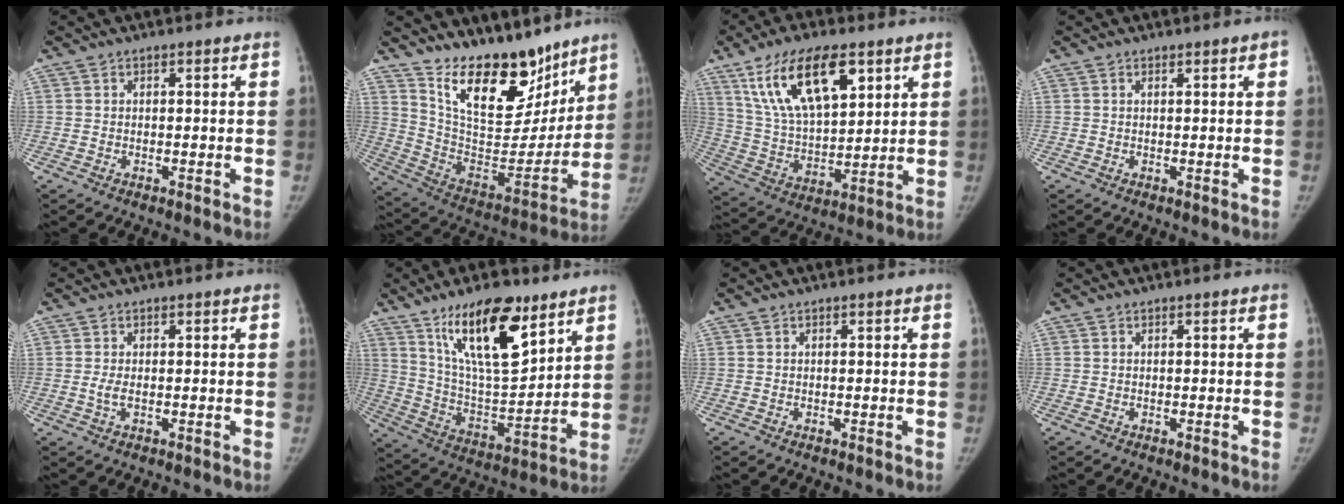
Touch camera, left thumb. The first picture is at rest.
{"total": 22.6, "force": [16.4, 9.9, 12.1], "torque": [-0.141, -0.099, 0.278]}
{"total": 18.7, "force": [9.6, 8.2, 13.7], "torque": [-0.220, -0.029, 0.182]}
{"total": 0.9, "force": [0.5, 0.2, 0.7], "torque": [-0.008, 0.002, 0.006]}
{"total": 1.7, "force": [-0.1, 0.7, 1.5], "torque": [-0.040, 0.000, -0.001]}
{"total": 19.1, "force": [11.7, 6.8, 13.5], "torque": [-0.193, -0.063, 0.216]}
{"total": 0.0}
{"total": 0.0}